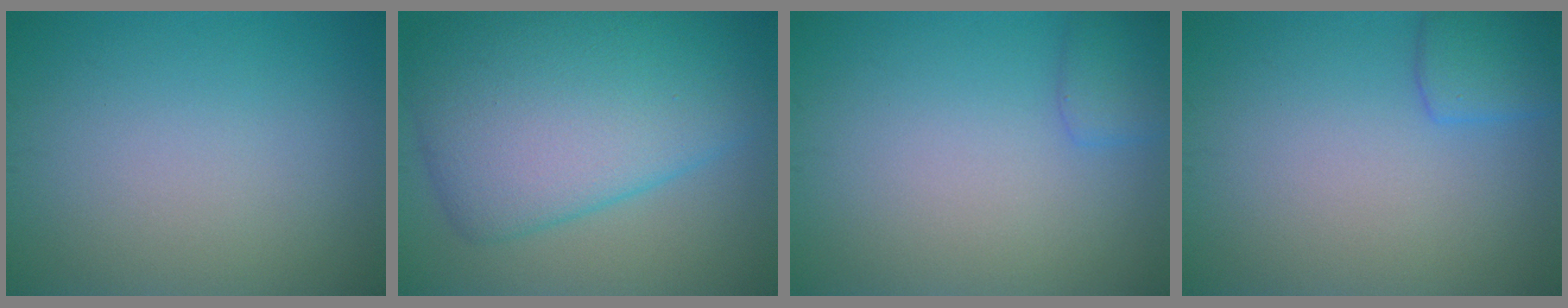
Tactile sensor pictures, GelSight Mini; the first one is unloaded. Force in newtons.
{"total": 11.0, "press": 11.0, "slide": 0.2}
{"total": 1.7, "press": 1.7, "slide": 0.1}
{"total": 2.6, "press": 2.6, "slide": 0.1}